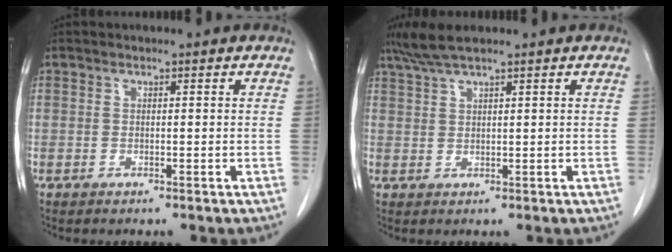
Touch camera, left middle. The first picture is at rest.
{"total": 4.1, "force": [3.4, -0.1, 2.3], "torque": [-0.055, 0.014, 0.072]}